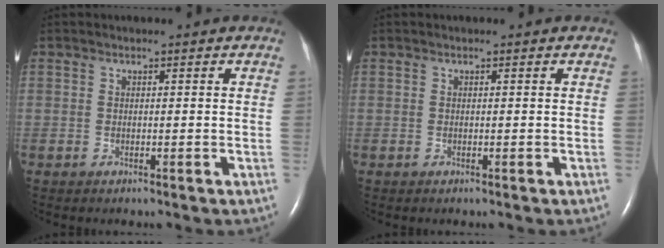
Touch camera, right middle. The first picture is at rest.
{"total": 0.0}